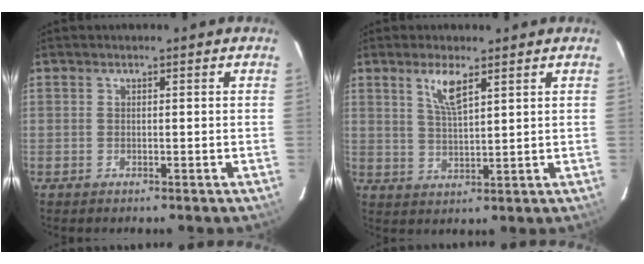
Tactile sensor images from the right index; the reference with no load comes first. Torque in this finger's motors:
{"motor_torque": [0.14, 0.09, 0.33, 0.11]}